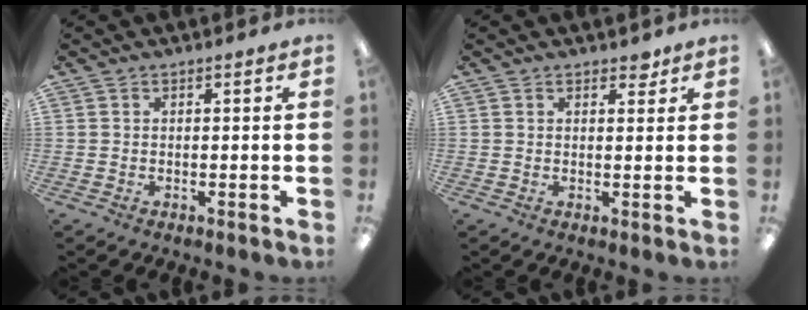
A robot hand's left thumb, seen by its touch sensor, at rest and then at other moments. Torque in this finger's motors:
{"motor_torque": [0.22, -0.03, 0.23, 0.10, -0.01]}